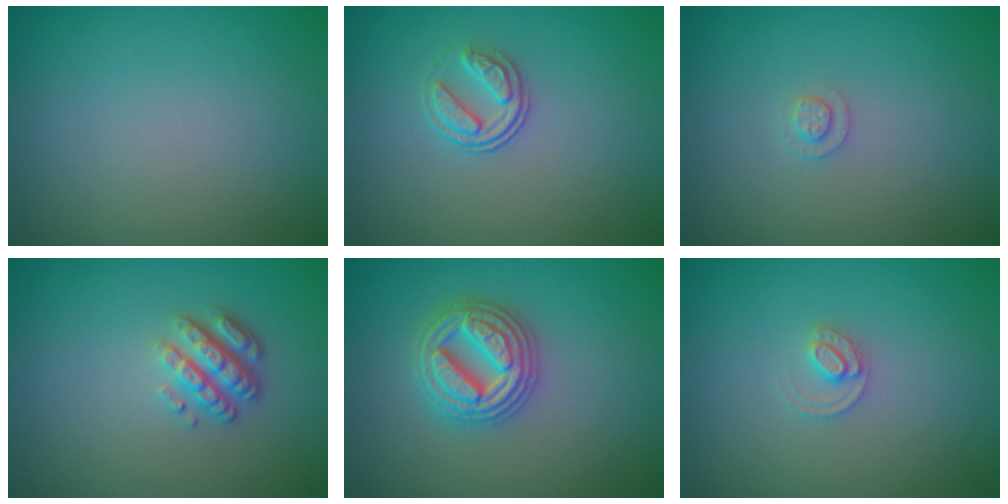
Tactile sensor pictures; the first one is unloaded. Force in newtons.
{"total": 2.3, "press": 1.7, "slide": 1.6}
{"total": 1.0, "press": 1.0, "slide": 0.2}
{"total": 3.4, "press": 2.6, "slide": 2.2}
{"total": 4.9, "press": 4.9, "slide": 0.7}
{"total": 1.5, "press": 1.5, "slide": 0.2}